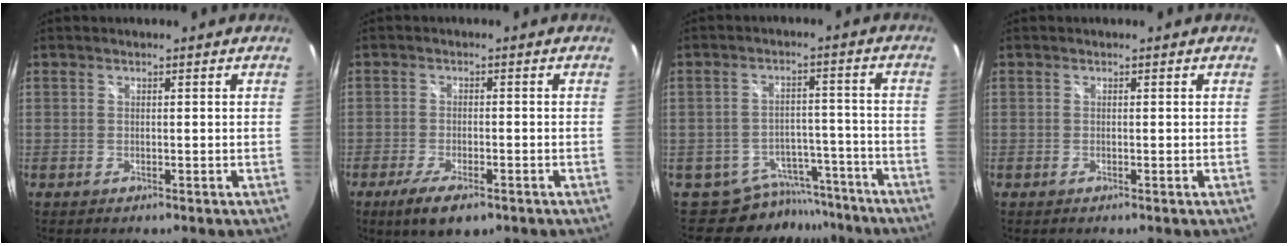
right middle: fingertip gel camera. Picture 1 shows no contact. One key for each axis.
{"total": 6.7, "fx": -4.2, "fy": 2.1, "fz": 4.8, "tx": -0.108, "ty": -0.021, "tz": -0.072}
{"total": 9.4, "fx": -8.2, "fy": 4.7, "fz": 0.4, "tx": -0.007, "ty": 0.029, "tz": -0.107}
{"total": 0.0}